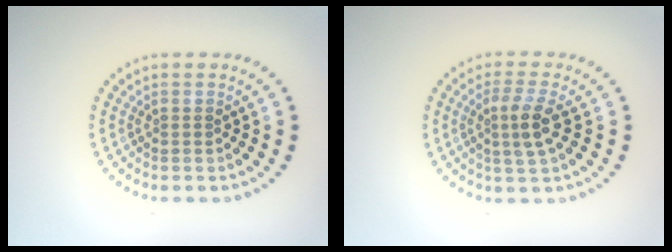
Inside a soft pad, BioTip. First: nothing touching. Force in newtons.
{"total": 2.8, "press": 2.5, "slide": 1.2}